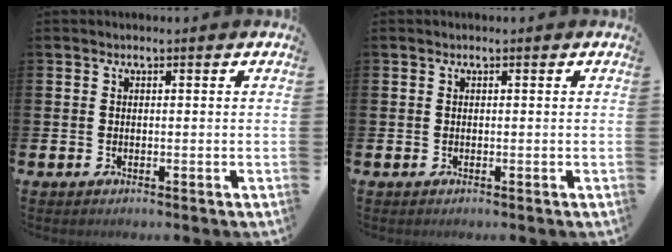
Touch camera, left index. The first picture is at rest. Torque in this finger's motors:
{"motor_torque": [-0.02, 0.02, 0.00, 0.00]}